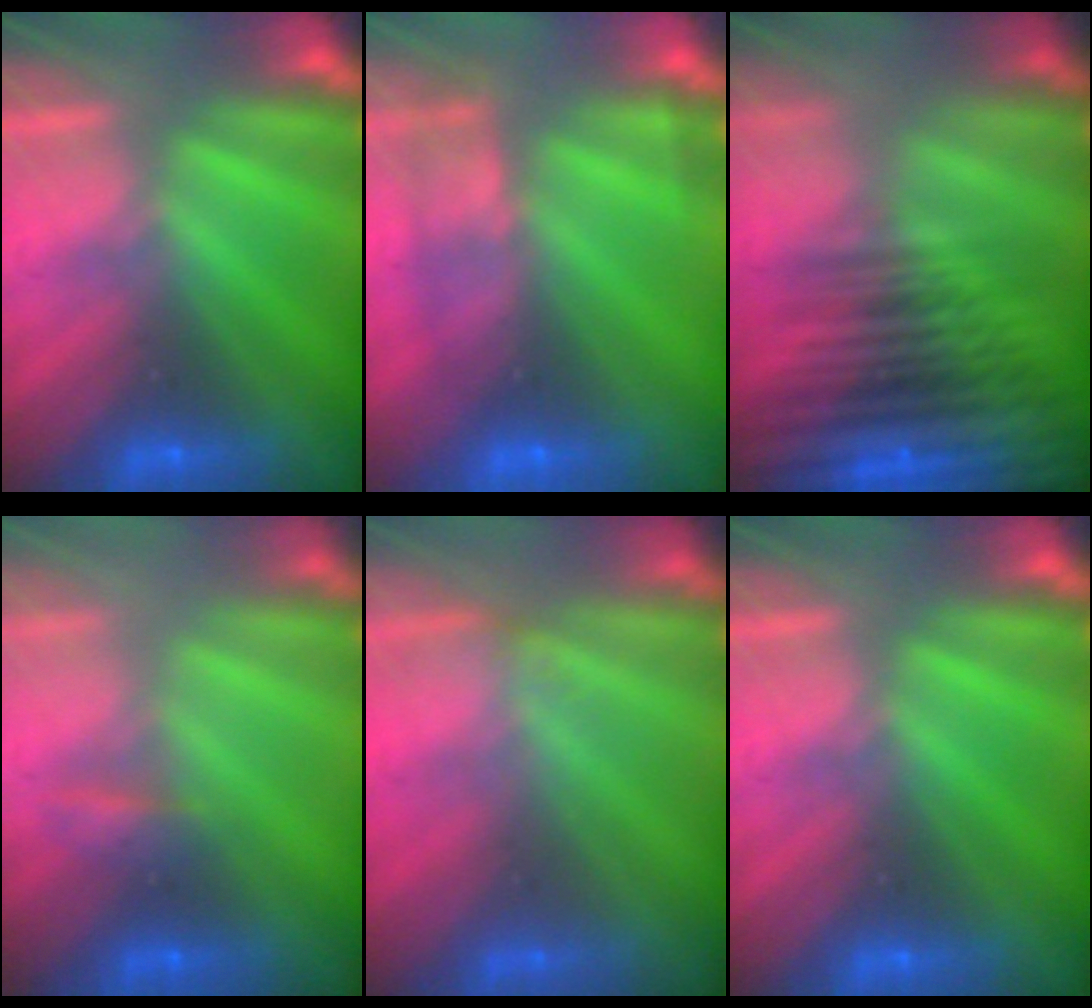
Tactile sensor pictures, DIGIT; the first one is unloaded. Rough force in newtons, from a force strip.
{"total": 2.4}
{"total": 8.4}
{"total": 2.2}
{"total": 1.7}
{"total": 0.0}